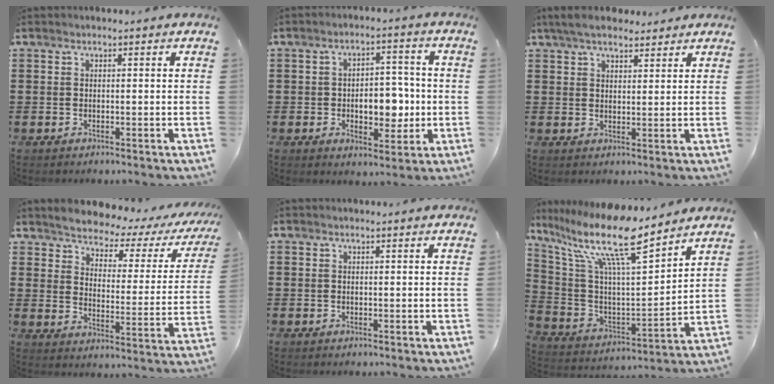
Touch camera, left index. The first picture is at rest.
{"total": 7.5, "force": [-1.0, 4.3, 6.0], "torque": [-0.087, 0.003, -0.023]}
{"total": 4.5, "force": [3.7, 1.5, 2.0], "torque": [-0.049, 0.000, 0.070]}
{"total": 3.3, "force": [3.2, 0.5, 0.4], "torque": [-0.033, -0.033, 0.046]}
{"total": 0.0}
{"total": 14.7, "force": [10.2, 2.7, 10.2], "torque": [-0.227, -0.062, 0.167]}